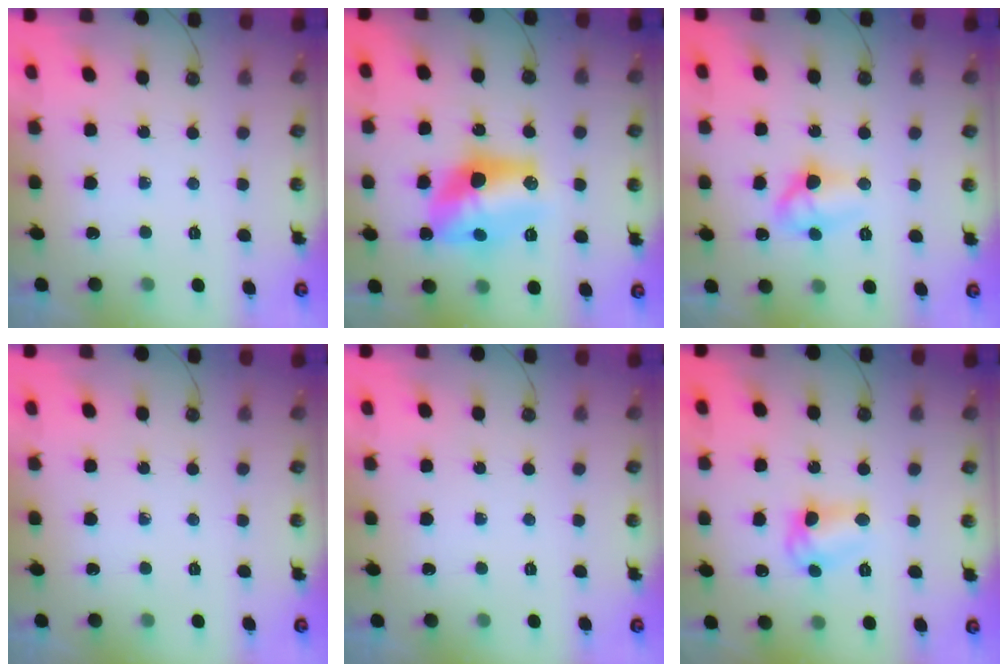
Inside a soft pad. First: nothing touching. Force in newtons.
{"total": 13.7, "press": 13.6, "slide": 0.9}
{"total": 9.4, "press": 9.3, "slide": 1.0}
{"total": 0.0}
{"total": 0.0}
{"total": 9.2, "press": 9.1, "slide": 0.8}